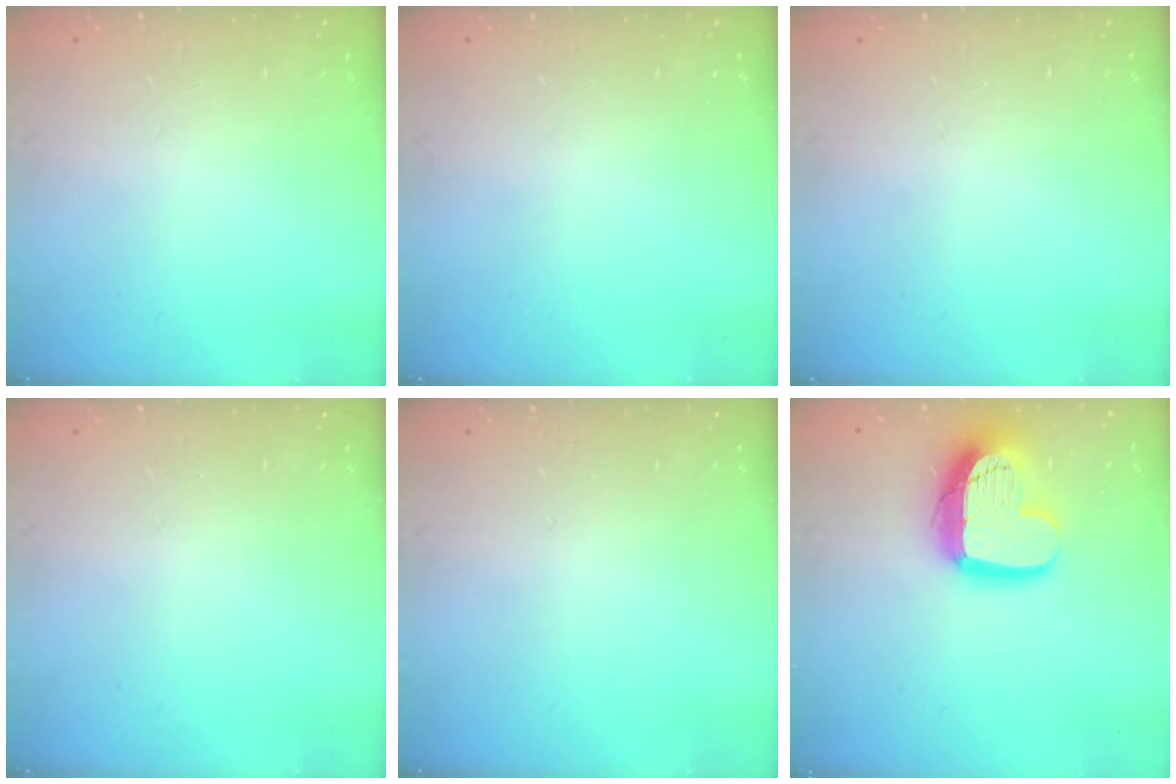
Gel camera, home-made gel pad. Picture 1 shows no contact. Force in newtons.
{"total": 0.0}
{"total": 0.0}
{"total": 0.0}
{"total": 0.0}
{"total": 16.0, "press": 16.0, "slide": 1.4}